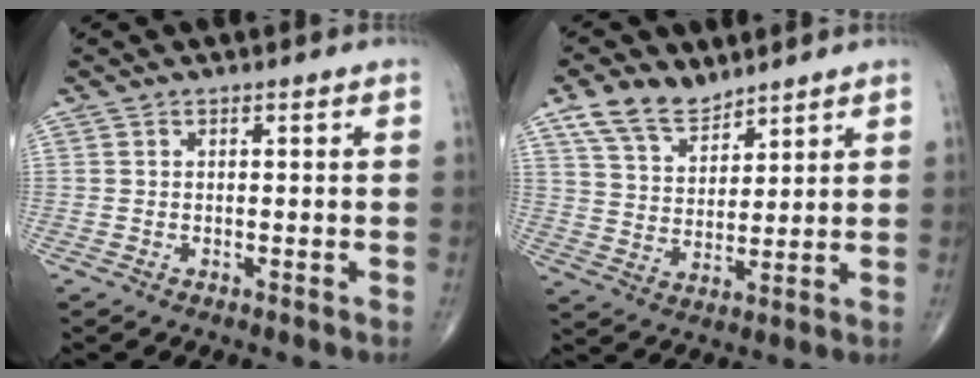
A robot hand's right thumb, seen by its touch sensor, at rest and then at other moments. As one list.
[{"total": 8.6, "force": [6.3, 4.6, 3.6], "torque": [-0.050, -0.029, 0.127]}]